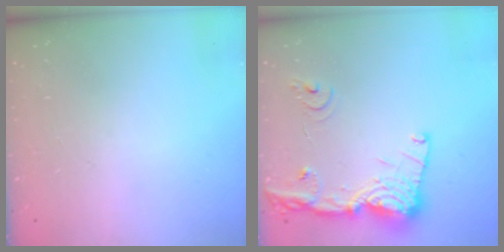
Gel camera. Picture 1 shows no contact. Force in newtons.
{"total": 16.7, "press": 16.6, "slide": 1.9}